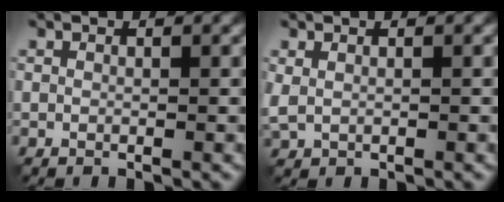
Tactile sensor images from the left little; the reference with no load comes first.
{"total": 1.4, "force": [0.6, 0.8, 1.0], "torque": [-0.028, 0.004, 0.019]}